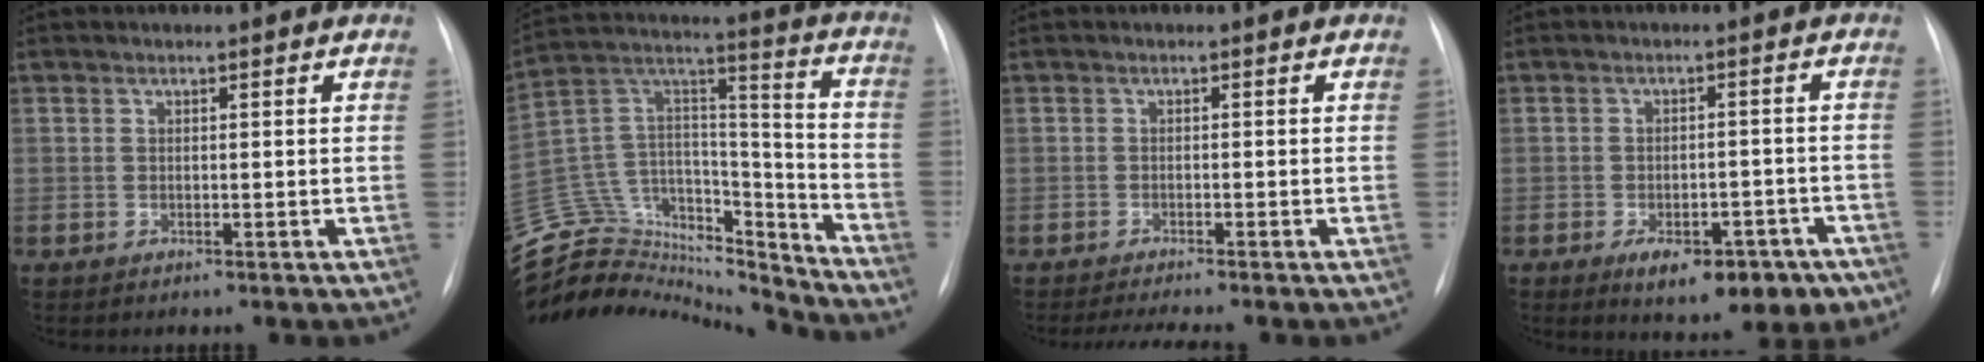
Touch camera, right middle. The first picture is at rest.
{"total": 31.2, "force": [-28.7, 9.0, 8.4], "torque": [-0.213, 0.028, -0.448]}
{"total": 4.2, "force": [-3.6, -0.4, 2.1], "torque": [-0.033, -0.008, -0.057]}
{"total": 10.9, "force": [-6.7, 5.3, 6.8], "torque": [-0.069, 0.013, -0.086]}